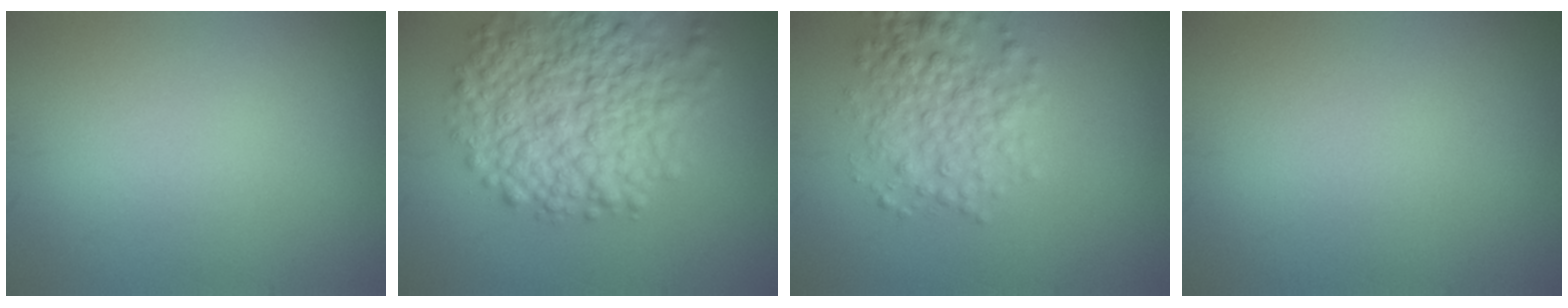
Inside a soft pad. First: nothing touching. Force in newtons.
{"total": 9.0, "press": 9.0, "slide": 0.4}
{"total": 4.3, "press": 4.3, "slide": 0.1}
{"total": 0.0}